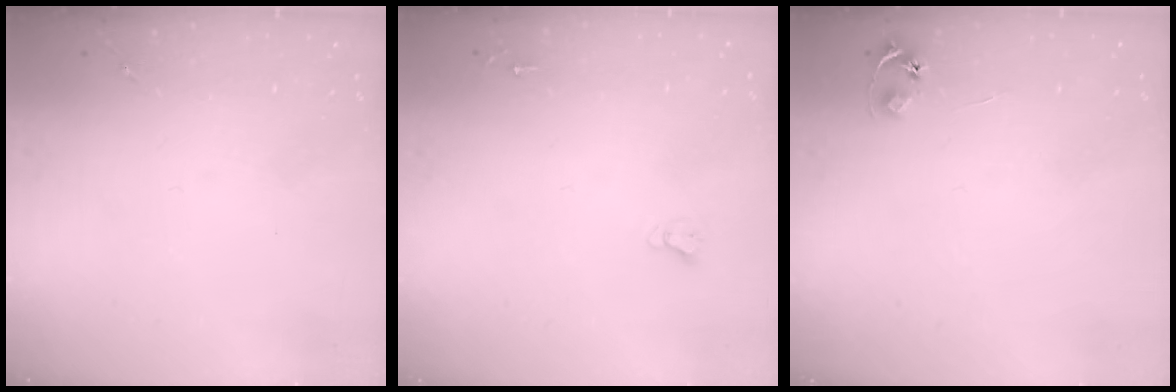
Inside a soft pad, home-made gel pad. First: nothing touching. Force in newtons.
{"total": 2.7, "press": 2.7, "slide": 0.2}
{"total": 4.8, "press": 4.7, "slide": 0.5}